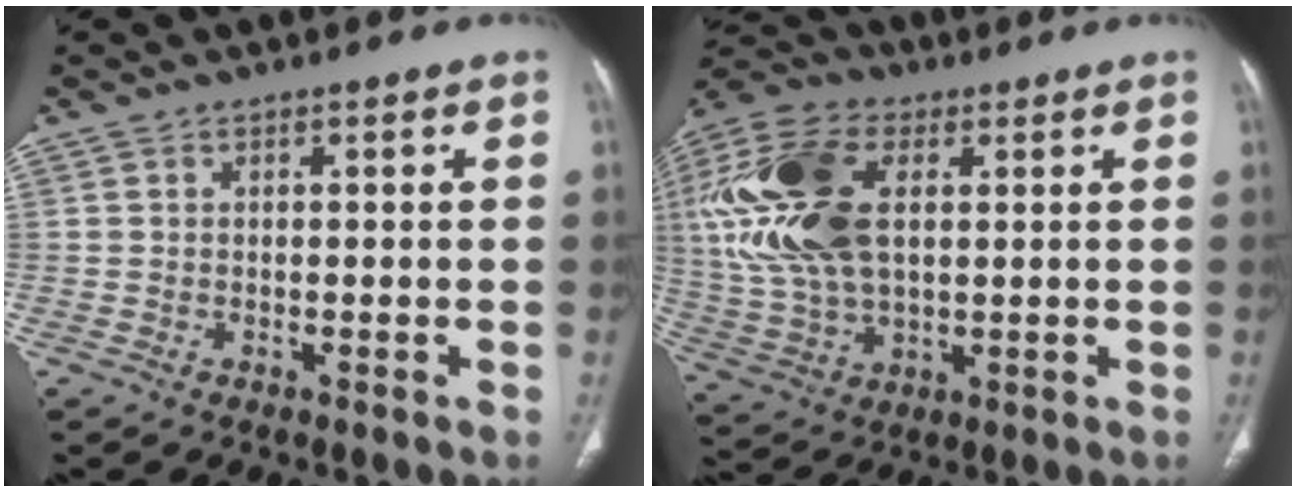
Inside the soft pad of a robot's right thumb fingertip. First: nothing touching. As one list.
[{"total": 20.5, "force": [4.2, 11.7, 16.2], "torque": [-0.347, 0.002, 0.077]}]